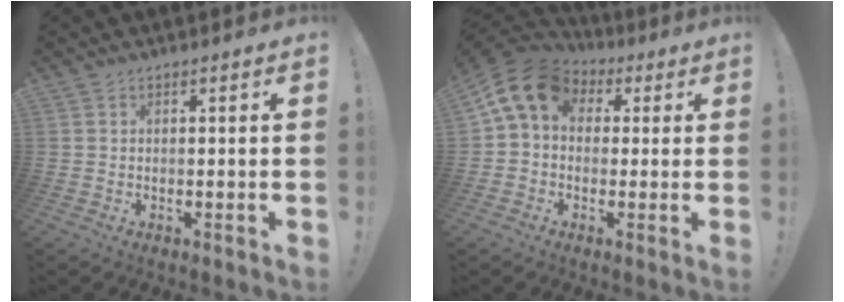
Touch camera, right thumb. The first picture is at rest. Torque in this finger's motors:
{"motor_torque": [0.86, 0.92, 1.05, -0.14, 0.09]}